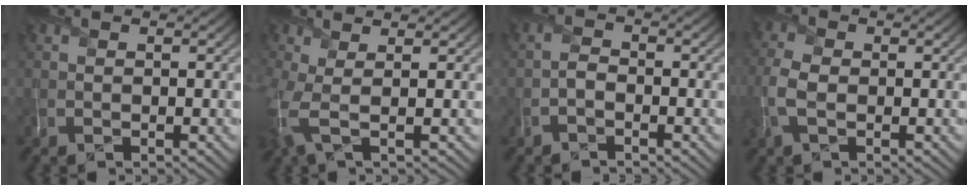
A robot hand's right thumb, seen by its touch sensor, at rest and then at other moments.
{"total": 4.4, "force": [0.3, 1.4, 4.2], "torque": [-0.102, -0.004, -0.001]}
{"total": 1.2, "force": [-0.9, 0.4, 0.7], "torque": [-0.015, 0.005, -0.025]}
{"total": 4.5, "force": [-0.6, 2.7, 3.5], "torque": [-0.102, 0.002, -0.022]}